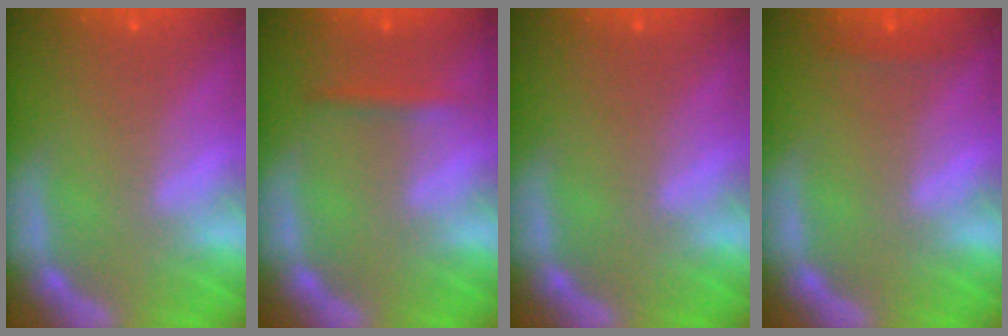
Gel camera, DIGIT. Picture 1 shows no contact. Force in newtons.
{"total": 1.4}
{"total": 0.0}
{"total": 0.9}